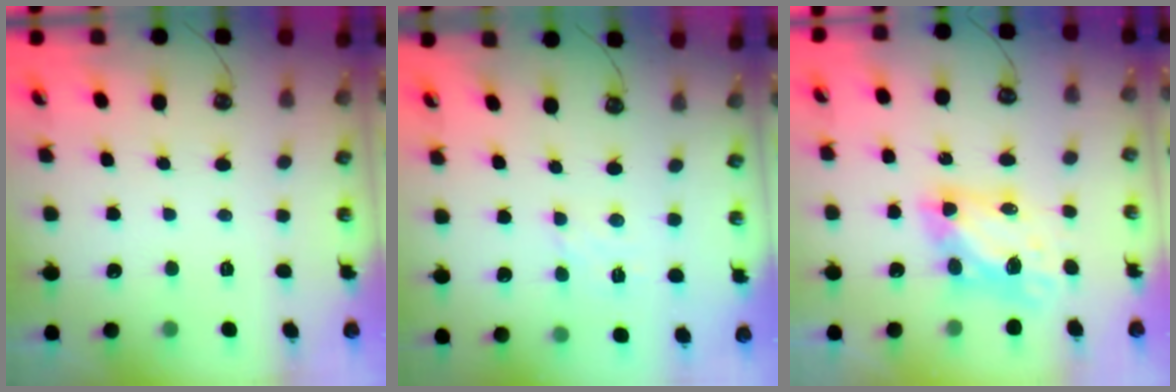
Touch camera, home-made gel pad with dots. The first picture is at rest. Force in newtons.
{"total": 3.2, "press": 3.2, "slide": 0.6}
{"total": 7.0, "press": 7.0, "slide": 0.6}